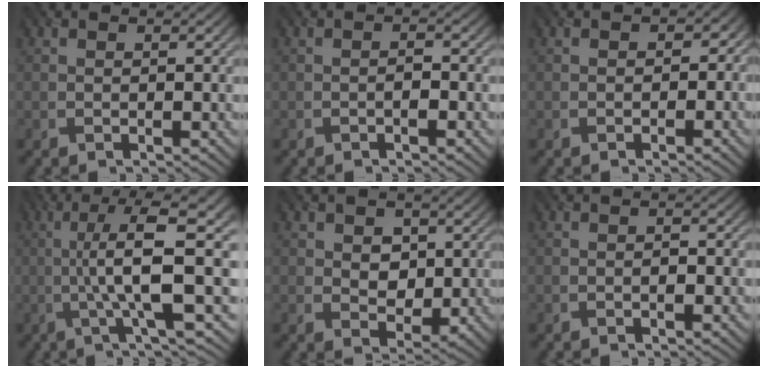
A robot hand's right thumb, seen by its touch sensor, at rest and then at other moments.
{"total": 1.1, "force": [-0.6, 0.3, 0.8], "torque": [-0.013, 0.003, -0.010]}
{"total": 1.5, "force": [-0.4, 1.4, 0.3], "torque": [0.000, -0.007, -0.006]}
{"total": 12.9, "force": [-0.1, 2.0, 12.8], "torque": [-0.194, 0.028, -0.002]}
{"total": 4.3, "force": [1.0, 3.4, 2.4], "torque": [-0.053, -0.004, 0.008]}
{"total": 0.7, "force": [-0.3, 0.3, 0.5], "torque": [-0.006, 0.001, -0.005]}